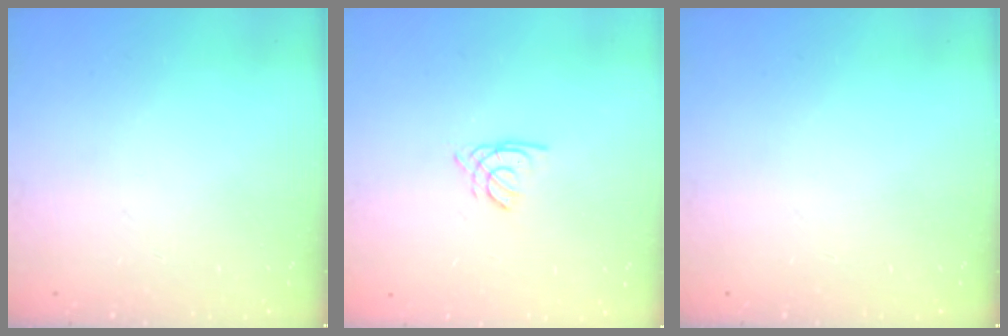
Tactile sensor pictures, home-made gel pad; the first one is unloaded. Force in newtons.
{"total": 1.5, "press": 1.5, "slide": 0.1}
{"total": 0.0}